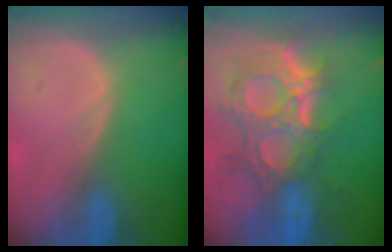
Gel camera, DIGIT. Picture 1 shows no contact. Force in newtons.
{"total": 12.2, "press": 10.7, "slide": 5.9}